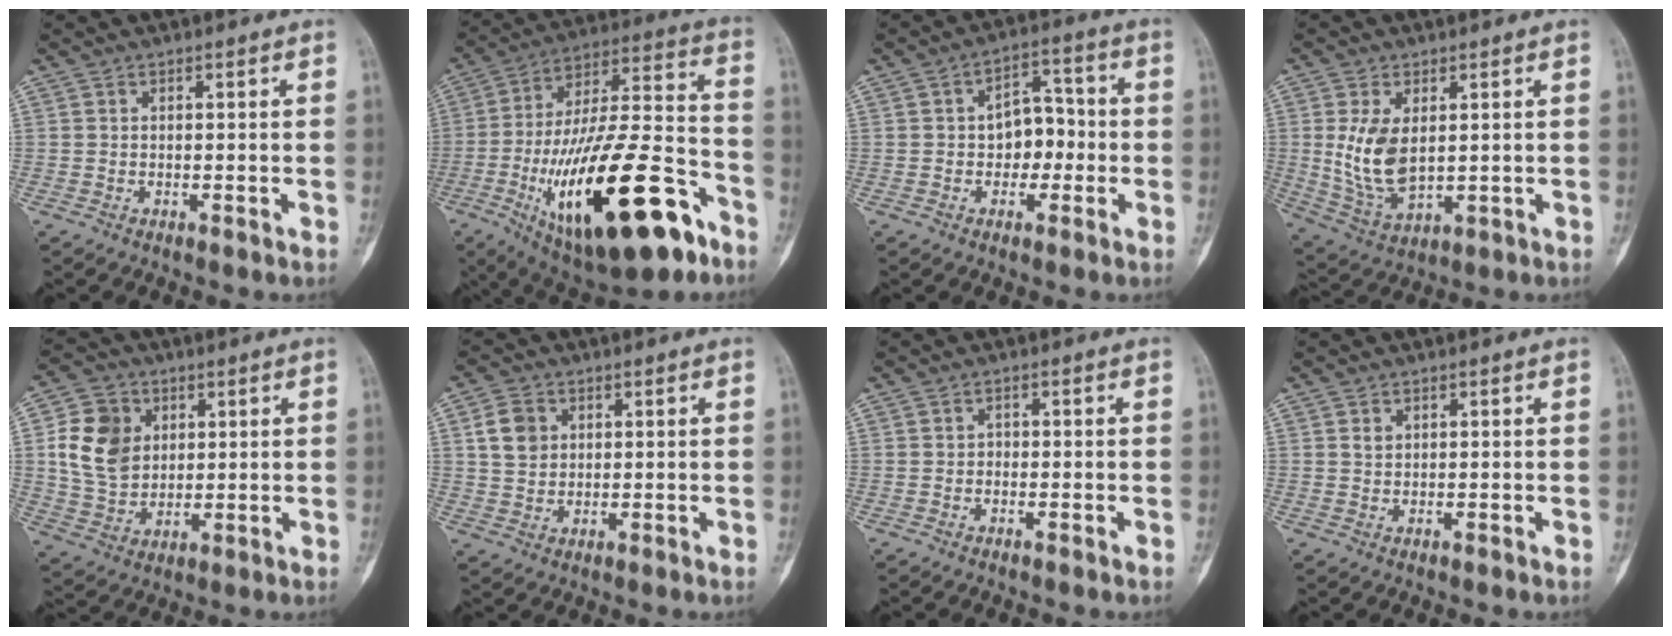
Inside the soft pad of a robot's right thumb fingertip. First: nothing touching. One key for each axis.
{"total": 32.2, "fx": -13.9, "fy": 11.9, "fz": 26.5, "tx": -0.446, "ty": 0.057, "tz": -0.209}
{"total": 7.9, "fx": -0.9, "fy": 5.7, "fz": 5.5, "tx": -0.041, "ty": 0.032, "tz": -0.020}
{"total": 10.2, "fx": 1.4, "fy": 5.8, "fz": 8.2, "tx": -0.151, "ty": -0.014, "tz": 0.045}
{"total": 12.2, "fx": 2.8, "fy": 9.8, "fz": 6.8, "tx": -0.098, "ty": -0.002, "tz": 0.057}
{"total": 5.9, "fx": 1.8, "fy": 4.7, "fz": 3.0, "tx": -0.038, "ty": -0.001, "tz": 0.035}
{"total": 0.8, "fx": -0.2, "fy": 0.7, "fz": 0.3, "tx": 0.009, "ty": 0.006, "tz": -0.009}
{"total": 1.2, "fx": 0.6, "fy": 0.9, "fz": 0.5, "tx": 0.000, "ty": 0.001, "tz": 0.011}